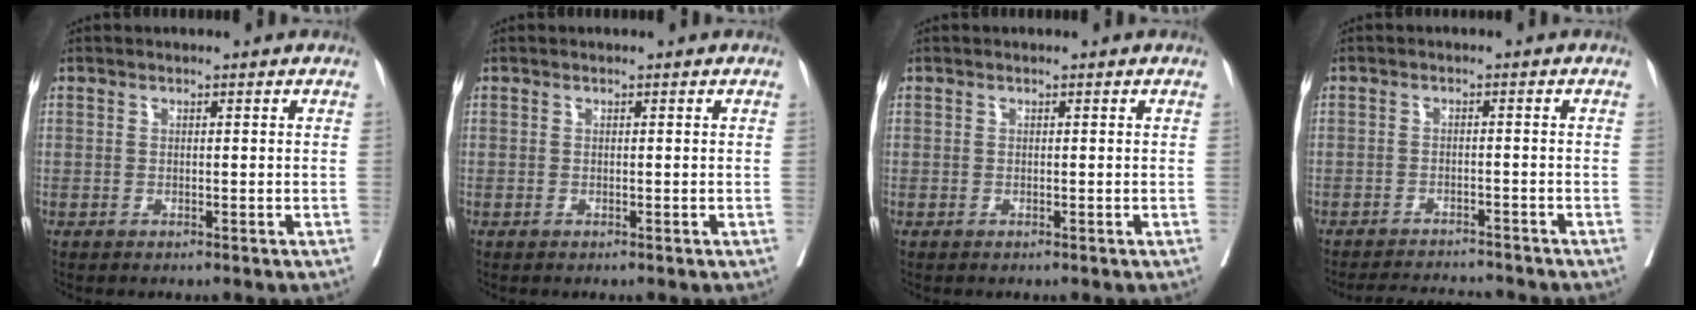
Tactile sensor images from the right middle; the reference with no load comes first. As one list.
[{"total": 0.0}, {"total": 0.0}, {"total": 6.2, "force": [-6.1, 0.6, 0.8], "torque": [-0.009, -0.002, -0.091]}]